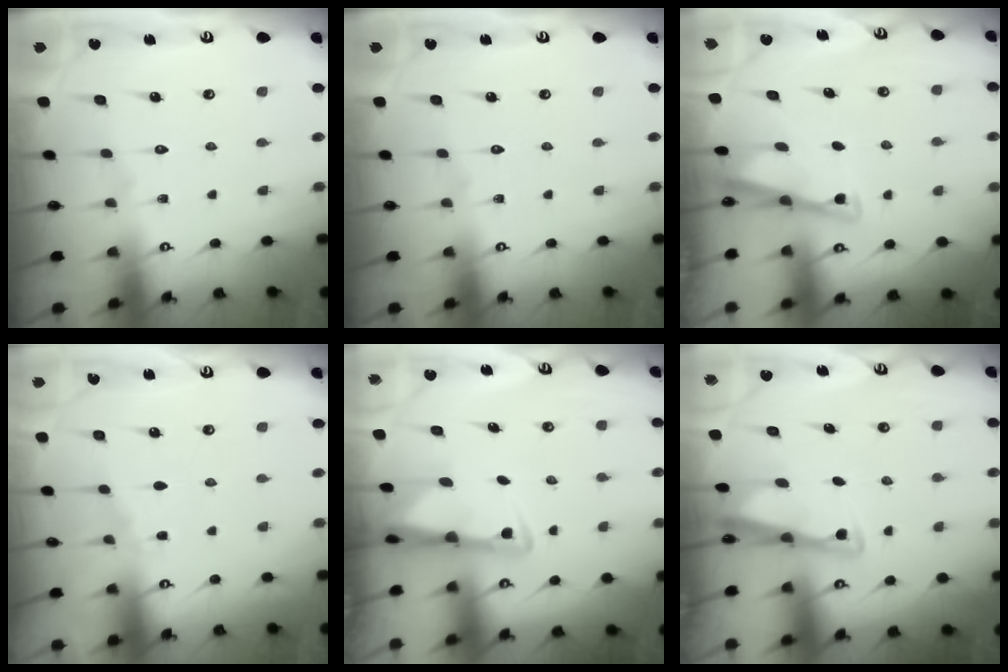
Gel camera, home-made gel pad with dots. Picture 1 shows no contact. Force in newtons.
{"total": 0.0}
{"total": 3.4, "press": 3.4, "slide": 0.3}
{"total": 2.7, "press": 2.7, "slide": 0.4}
{"total": 2.7, "press": 2.6, "slide": 0.5}
{"total": 2.9, "press": 2.9, "slide": 0.3}